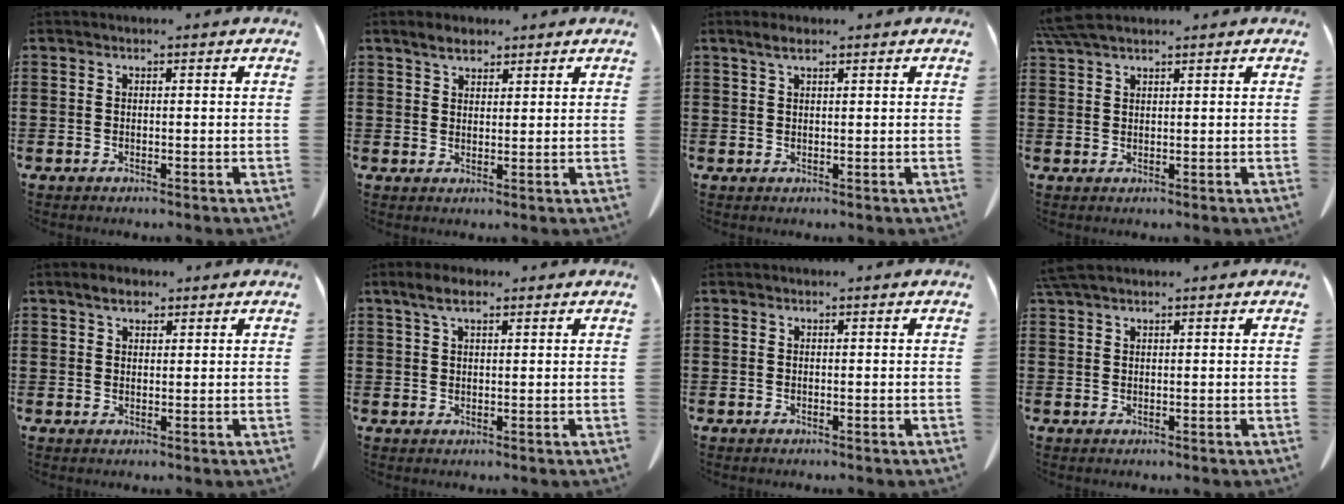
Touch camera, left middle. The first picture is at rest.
{"total": 3.1, "force": [2.5, 1.3, 1.3], "torque": [-0.023, 0.001, 0.047]}
{"total": 2.0, "force": [1.2, 0.5, 1.6], "torque": [-0.033, 0.003, 0.022]}
{"total": 3.8, "force": [3.2, 0.5, 2.1], "torque": [-0.050, 0.000, 0.061]}
{"total": 2.6, "force": [2.0, 1.2, 1.3], "torque": [-0.023, 0.002, 0.036]}
{"total": 4.0, "force": [2.3, 1.4, 3.0], "torque": [-0.064, 0.004, 0.042]}
{"total": 0.0}
{"total": 2.2, "force": [1.7, 0.2, 1.4], "torque": [-0.031, -0.001, 0.033]}